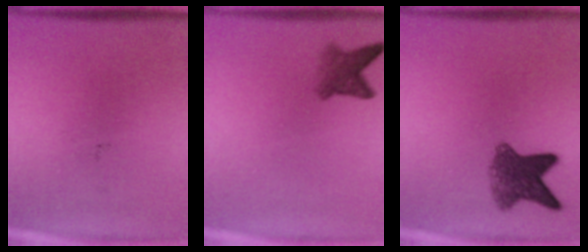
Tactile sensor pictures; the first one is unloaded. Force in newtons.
{"total": 3.4}
{"total": 6.5}